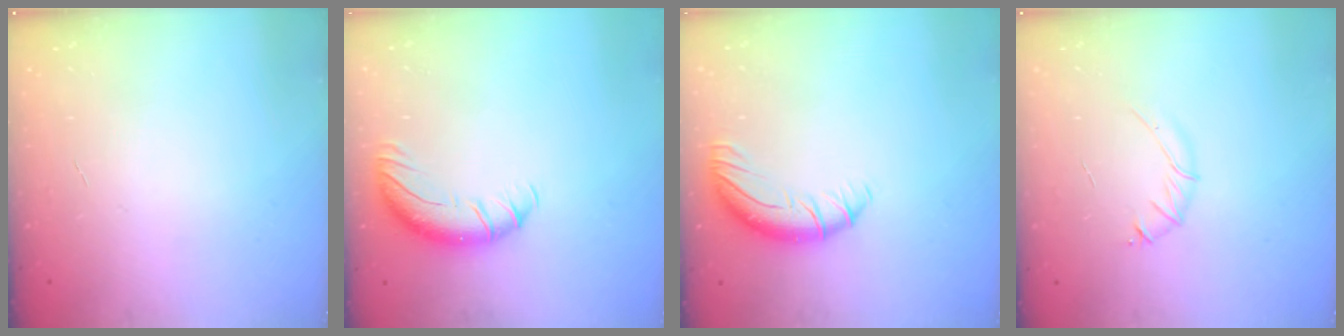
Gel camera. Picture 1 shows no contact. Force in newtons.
{"total": 10.1, "press": 9.9, "slide": 1.9}
{"total": 10.0, "press": 9.9, "slide": 1.6}
{"total": 3.4, "press": 3.3, "slide": 1.0}